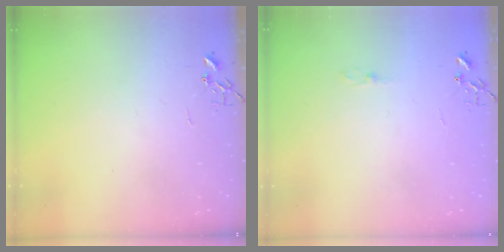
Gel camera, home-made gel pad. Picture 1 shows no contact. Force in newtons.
{"total": 2.7, "press": 2.7, "slide": 0.4}